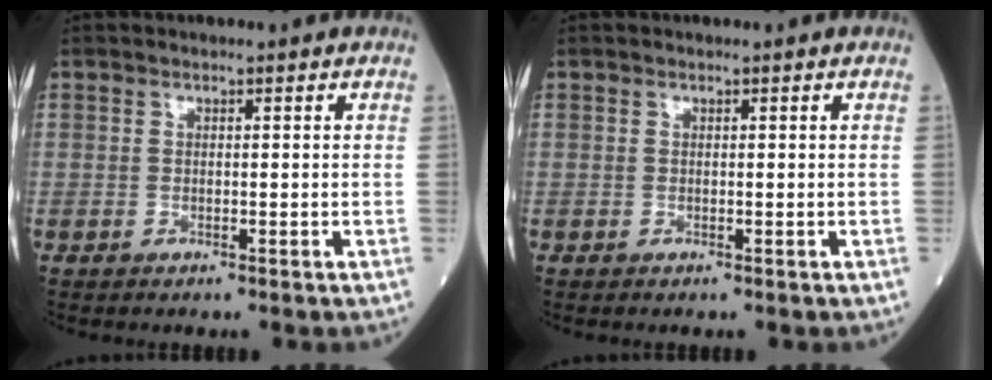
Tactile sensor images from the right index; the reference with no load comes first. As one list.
[{"total": 0.0}]